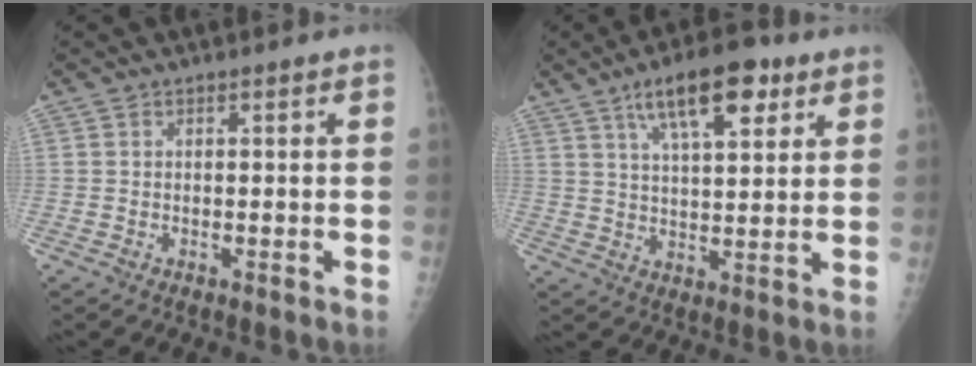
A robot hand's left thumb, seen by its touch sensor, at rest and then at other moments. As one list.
[{"total": 12.6, "force": [6.8, 4.7, 9.5], "torque": [-0.131, -0.020, 0.110]}]